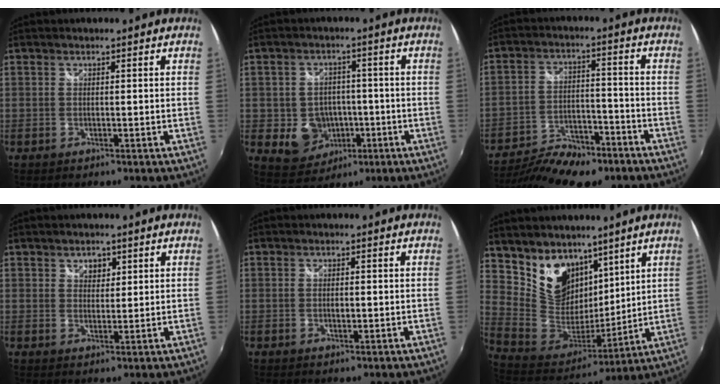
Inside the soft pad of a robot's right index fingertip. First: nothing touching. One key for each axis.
{"total": 8.3, "fx": -2.3, "fy": 7.4, "fz": 3.2, "tx": -0.085, "ty": 0.009, "tz": -0.016}
{"total": 16.7, "fx": -12.8, "fy": 6.8, "fz": 8.3, "tx": -0.181, "ty": -0.023, "tz": -0.200}
{"total": 2.5, "fx": 1.3, "fy": 1.9, "fz": 0.9, "tx": -0.008, "ty": 0.005, "tz": 0.022}
{"total": 1.4, "fx": -0.1, "fy": 0.6, "fz": 1.2, "tx": -0.021, "ty": -0.001, "tz": -0.003}
{"total": 16.0, "fx": 10.6, "fy": 10.8, "fz": 5.3, "tx": -0.127, "ty": 0.010, "tz": 0.216}